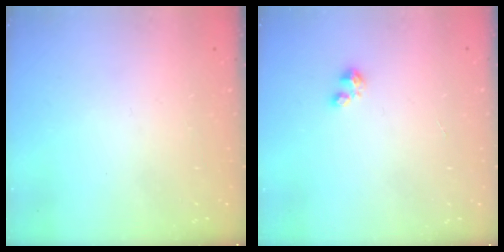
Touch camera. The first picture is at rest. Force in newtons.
{"total": 2.5, "press": 2.4, "slide": 0.4}